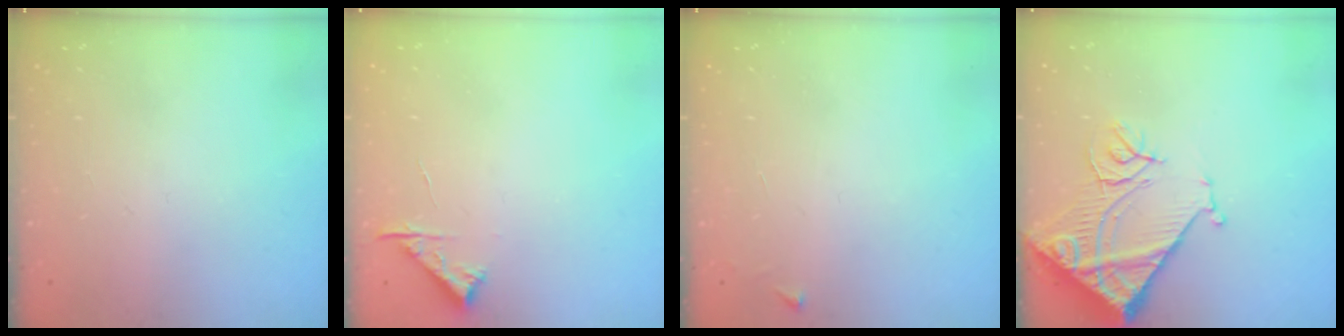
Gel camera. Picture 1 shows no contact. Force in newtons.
{"total": 4.7, "press": 4.6, "slide": 0.6}
{"total": 2.6, "press": 2.6, "slide": 0.3}
{"total": 15.3, "press": 15.2, "slide": 1.8}